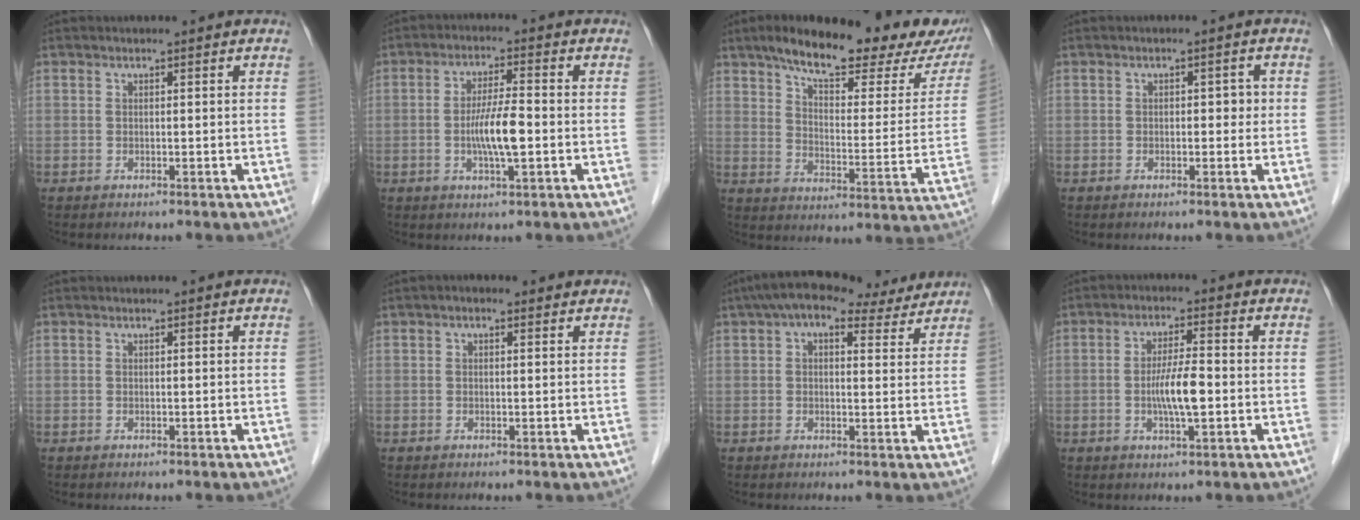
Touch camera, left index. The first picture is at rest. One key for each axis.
{"total": 6.3, "fx": -1.2, "fy": 0.8, "fz": 6.1, "tx": -0.123, "ty": -0.004, "tz": -0.023}
{"total": 23.4, "fx": 17.9, "fy": 6.4, "fz": 13.7, "tx": -0.181, "ty": 0.015, "tz": 0.230}
{"total": 2.1, "fx": -0.1, "fy": 1.2, "fz": 1.7, "tx": -0.015, "ty": 0.011, "tz": -0.003}
{"total": 0.0}
{"total": 1.2, "fx": 0.7, "fy": 0.6, "fz": 0.7, "tx": -0.018, "ty": 0.010, "tz": 0.006}
{"total": 9.9, "fx": 7.6, "fy": 3.5, "fz": 5.3, "tx": -0.084, "ty": 0.036, "tz": 0.102}
{"total": 5.6, "fx": -1.0, "fy": 0.8, "fz": 5.5, "tx": -0.110, "ty": -0.003, "tz": -0.018}